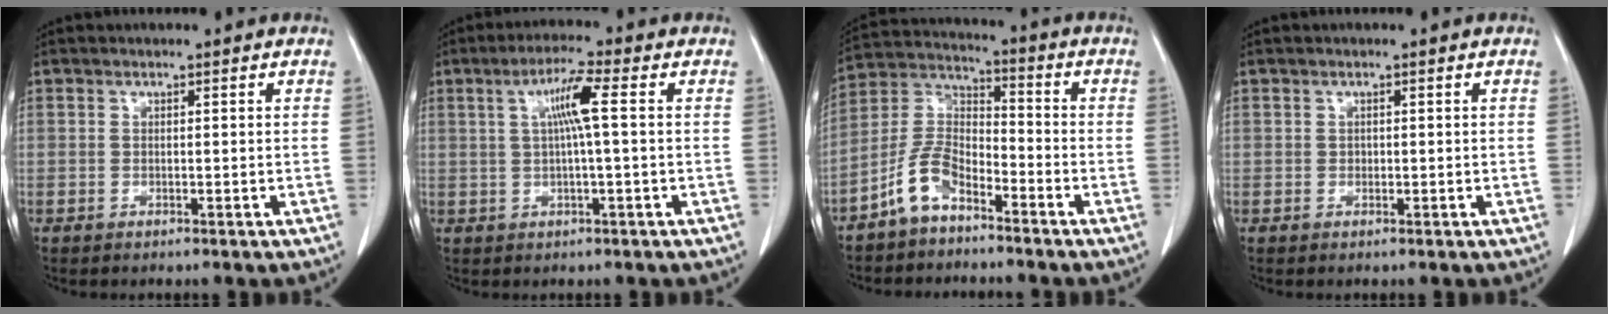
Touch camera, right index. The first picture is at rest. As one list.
[{"total": 6.1, "force": [1.1, 0.6, 5.9], "torque": [-0.112, 0.014, 0.022]}, {"total": 9.0, "force": [-5.9, 4.1, 5.5], "torque": [-0.131, 0.016, -0.122]}, {"total": 1.0, "force": [-0.1, 0.8, 0.6], "torque": [-0.015, 0.009, 0.002]}]